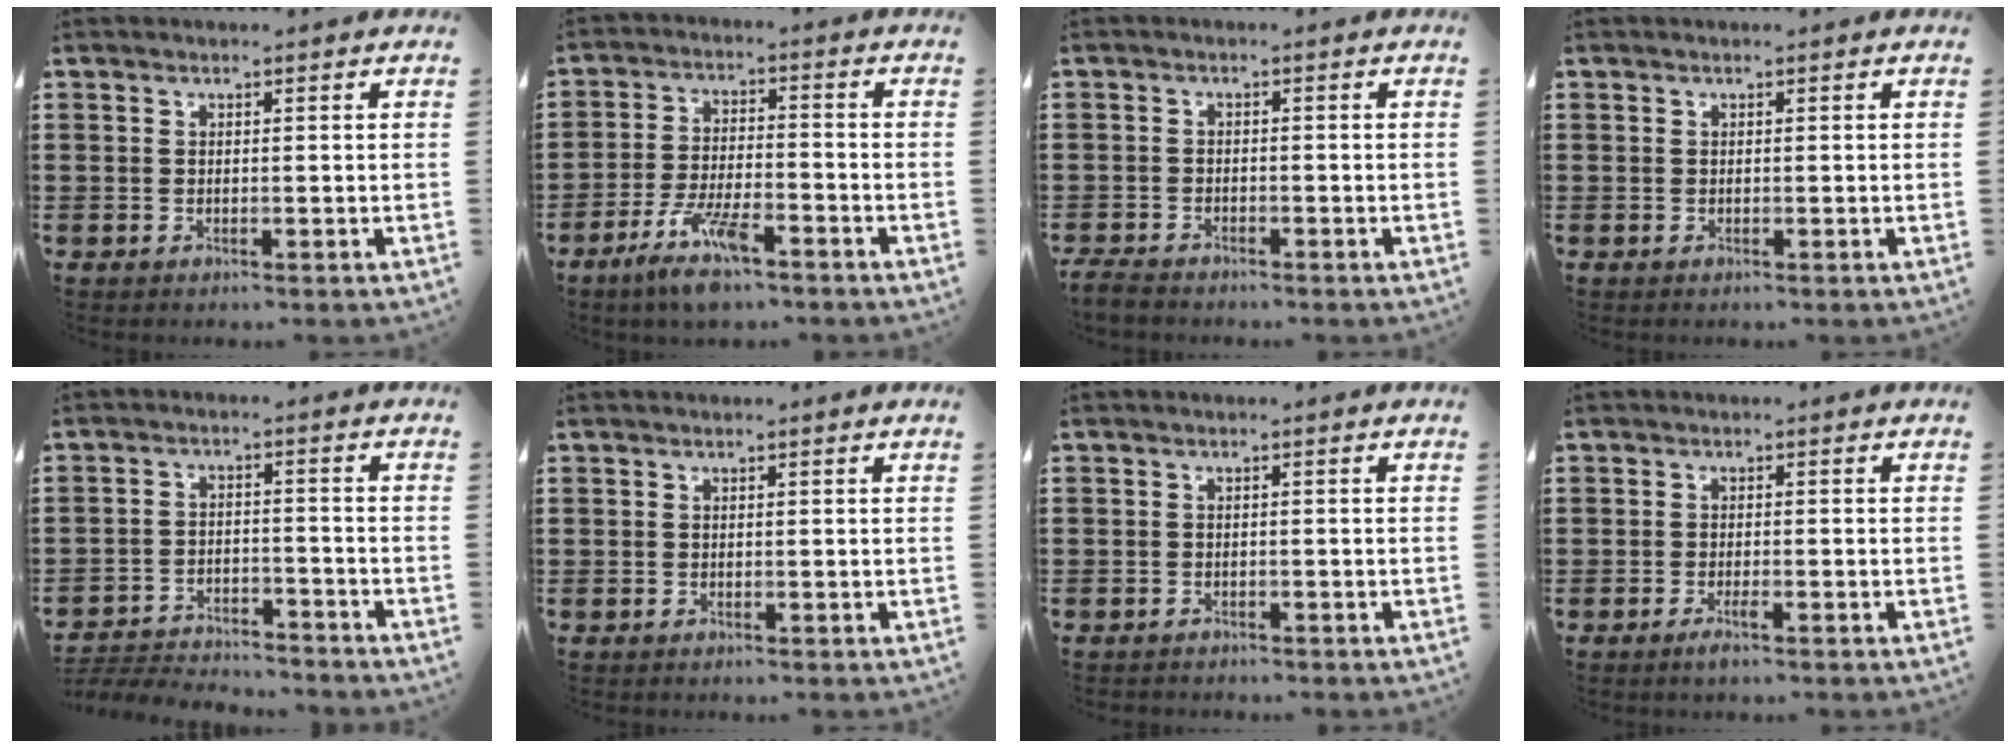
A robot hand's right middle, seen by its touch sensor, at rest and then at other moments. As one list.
[{"total": 8.7, "force": [-5.5, 2.1, 6.4], "torque": [-0.139, -0.010, -0.103]}, {"total": 2.1, "force": [-2.0, 0.4, 0.5], "torque": [-0.027, -0.005, -0.046]}, {"total": 0.0}, {"total": 4.1, "force": [-4.1, 0.5, 0.4], "torque": [-0.019, 0.002, -0.089]}, {"total": 0.0}, {"total": 0.7, "force": [-0.7, 0.0, 0.0], "torque": [-0.002, -0.001, -0.016]}, {"total": 1.8, "force": [-1.1, 0.1, 1.4], "torque": [-0.033, -0.008, -0.020]}]